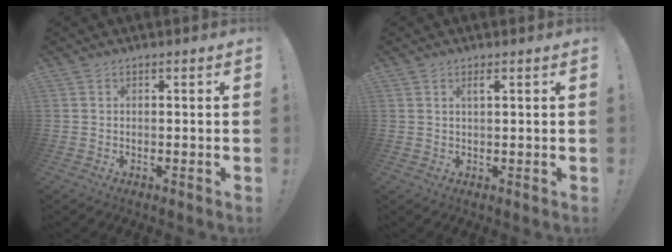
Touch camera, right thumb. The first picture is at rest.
{"total": 1.8, "force": [0.9, 0.0, 1.6], "torque": [-0.031, -0.001, 0.013]}